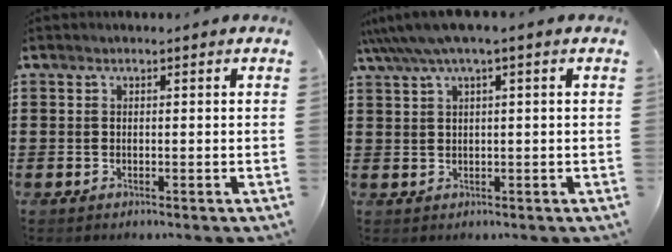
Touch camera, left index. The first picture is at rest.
{"total": 3.3, "force": [1.3, 0.0, 3.0], "torque": [-0.066, -0.003, 0.020]}